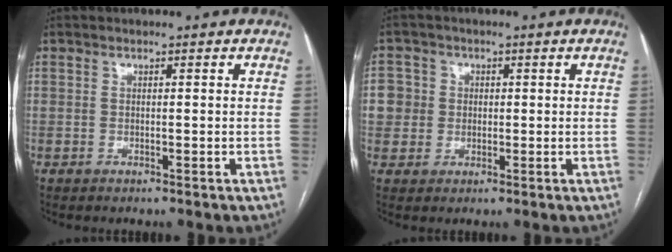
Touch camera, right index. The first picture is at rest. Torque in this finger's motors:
{"motor_torque": [0.12, 0.10, 0.06, 0.02]}